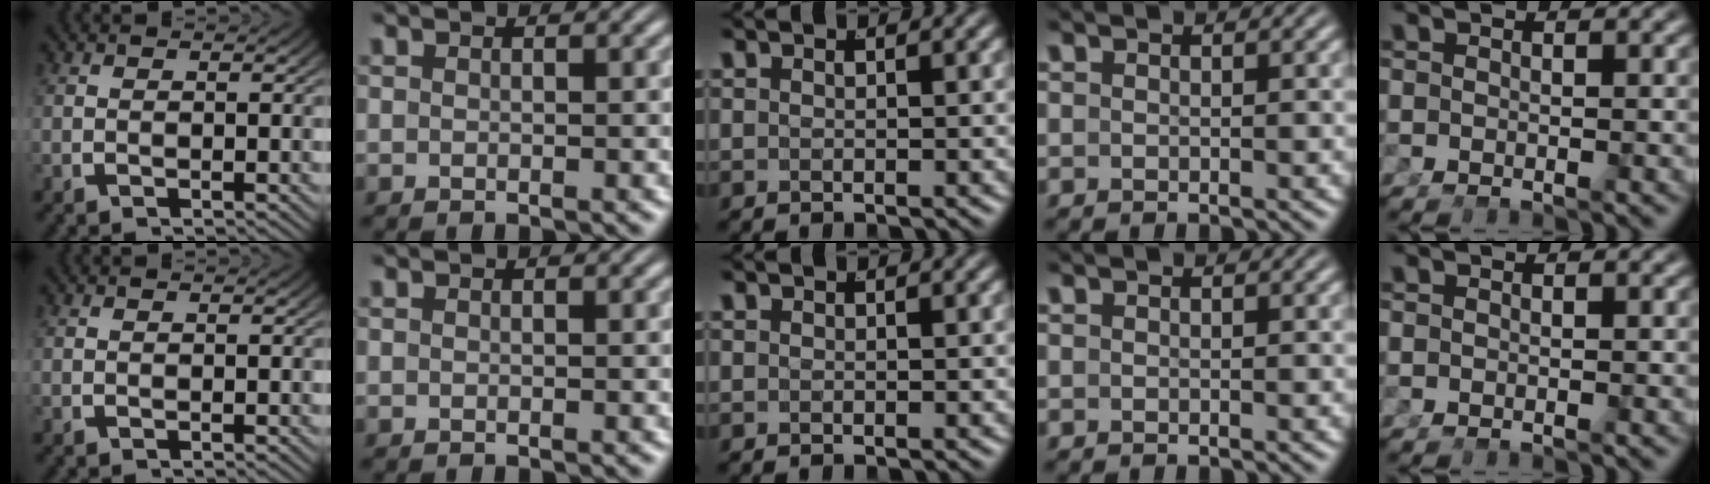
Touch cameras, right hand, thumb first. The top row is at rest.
{}